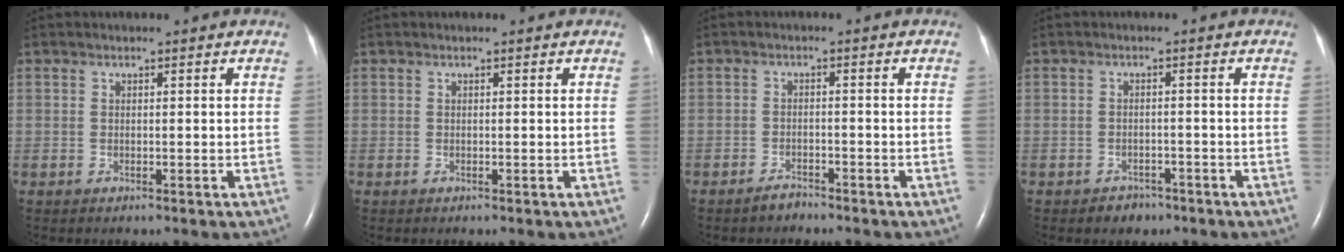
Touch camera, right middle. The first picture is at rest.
{"total": 0.0}
{"total": 1.8, "force": [-1.7, 0.4, 0.4], "torque": [-0.014, -0.003, -0.028]}
{"total": 2.3, "force": [-1.7, 1.5, 0.4], "torque": [-0.013, 0.004, -0.019]}